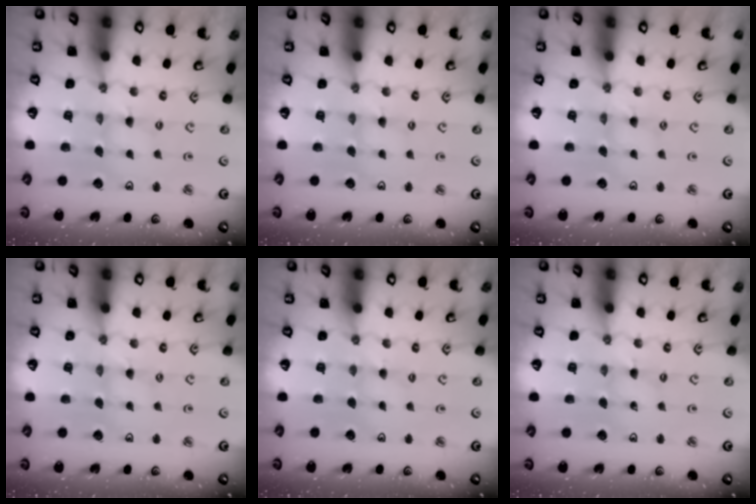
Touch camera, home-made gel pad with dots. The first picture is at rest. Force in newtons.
{"total": 0.7, "press": 0.7, "slide": 0.1}
{"total": 0.0}
{"total": 0.0}
{"total": 2.1, "press": 2.0, "slide": 0.4}
{"total": 0.0}